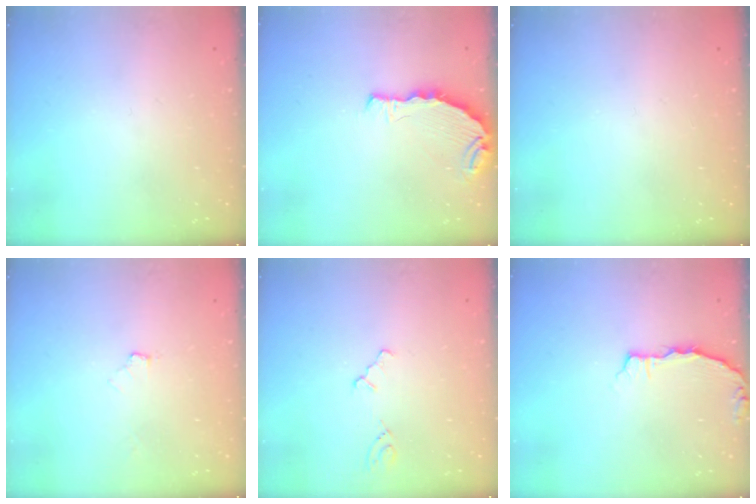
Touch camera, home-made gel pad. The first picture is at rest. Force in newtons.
{"total": 7.2, "press": 5.9, "slide": 4.1}
{"total": 0.0}
{"total": 3.9, "press": 2.3, "slide": 3.1}
{"total": 2.2, "press": 2.2, "slide": 0.4}
{"total": 2.8, "press": 2.8, "slide": 0.4}